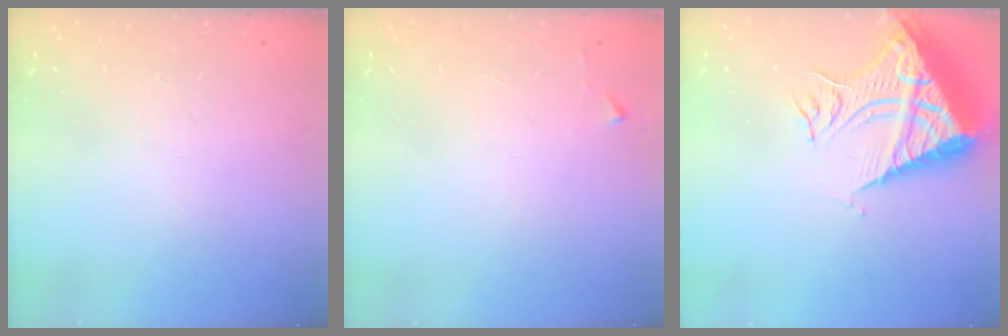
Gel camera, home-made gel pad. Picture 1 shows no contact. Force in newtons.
{"total": 2.4, "press": 2.4, "slide": 0.3}
{"total": 12.5, "press": 12.5, "slide": 1.2}